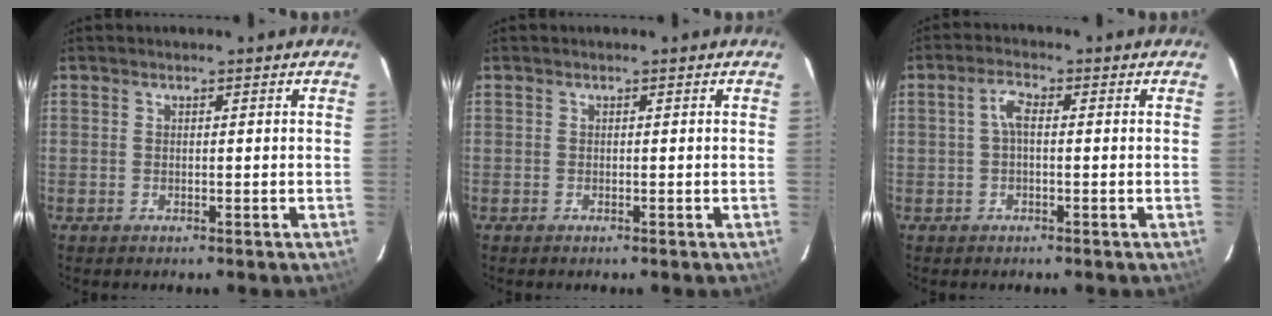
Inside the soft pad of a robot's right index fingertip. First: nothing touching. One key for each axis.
{"total": 0.0}
{"total": 2.8, "fx": 0.0, "fy": 1.2, "fz": 2.6, "tx": -0.053, "ty": 0.011, "tz": -0.001}